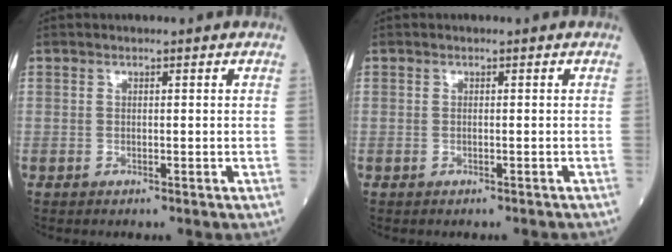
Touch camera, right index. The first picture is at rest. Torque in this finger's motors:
{"motor_torque": [0.03, 0.03, -0.10, -0.01]}